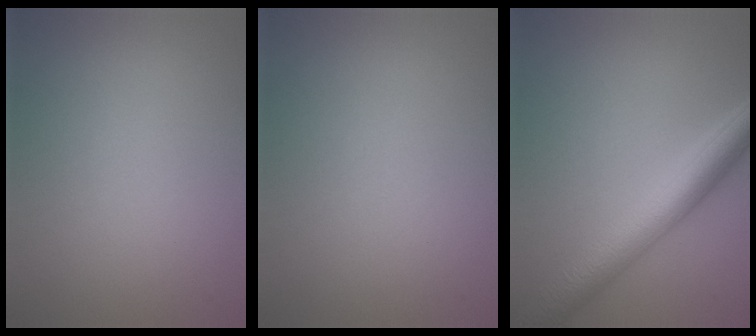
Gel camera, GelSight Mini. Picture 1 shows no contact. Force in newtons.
{"total": 0.0}
{"total": 6.5, "press": 6.5, "slide": 0.1}